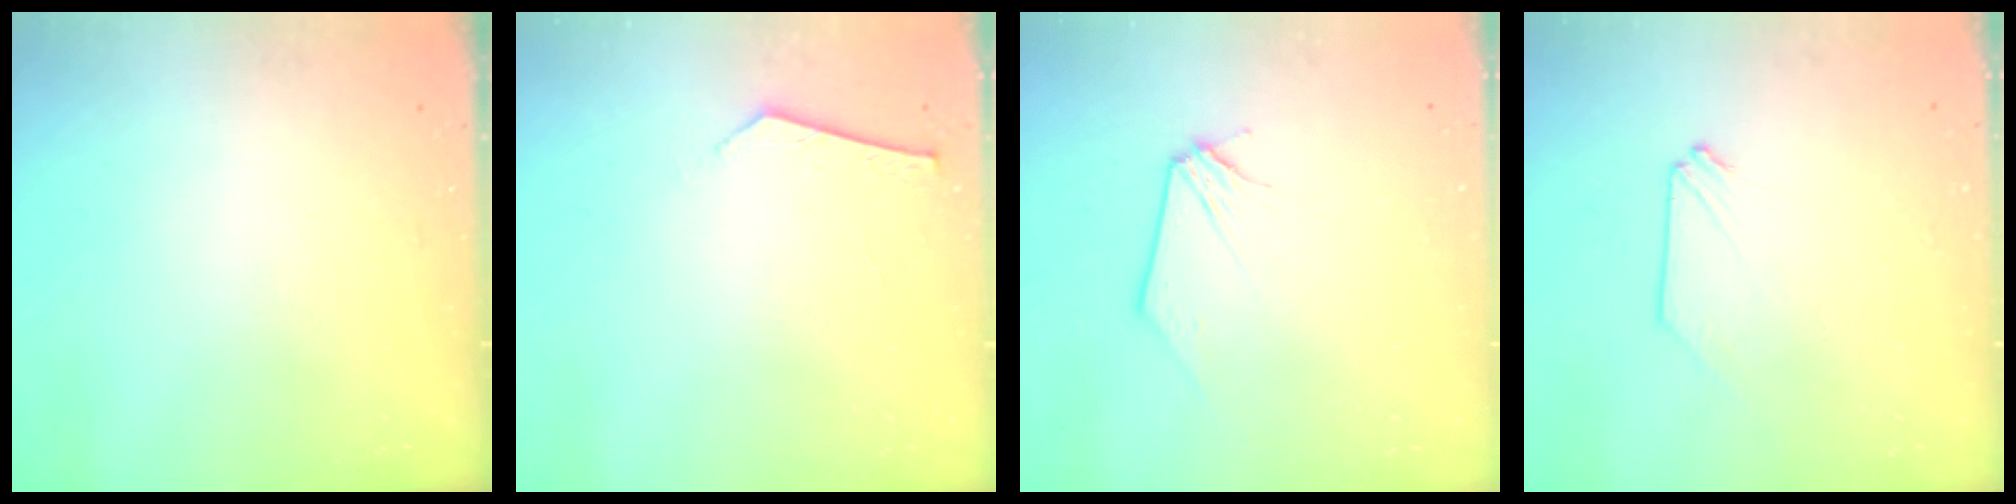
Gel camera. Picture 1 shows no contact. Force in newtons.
{"total": 5.1, "press": 5.1, "slide": 0.6}
{"total": 0.0}
{"total": 0.0}